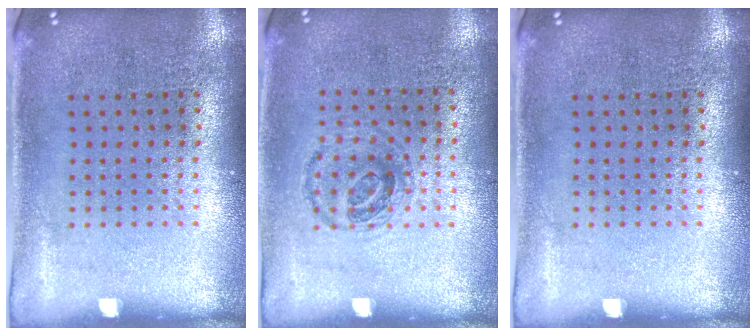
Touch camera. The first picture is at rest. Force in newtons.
{"total": 0.9, "press": 0.8, "slide": 0.5}
{"total": 0.0}